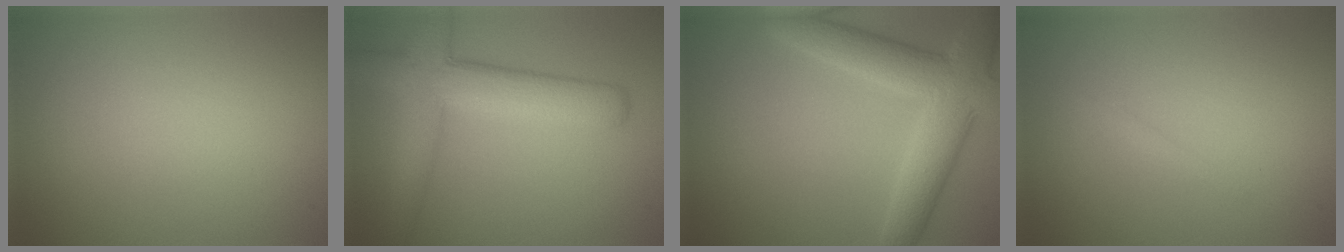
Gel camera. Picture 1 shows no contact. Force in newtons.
{"total": 6.4, "press": 6.4, "slide": 0.4}
{"total": 6.3, "press": 6.3, "slide": 0.2}
{"total": 0.8, "press": 0.8, "slide": 0.1}